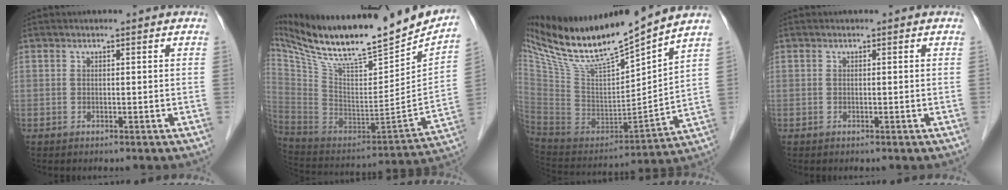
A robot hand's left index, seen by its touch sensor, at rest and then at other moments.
{"total": 28.9, "force": [24.6, 4.4, 14.5], "torque": [-0.254, -0.036, 0.385]}
{"total": 20.9, "force": [17.3, 1.2, 11.6], "torque": [-0.204, -0.006, 0.319]}
{"total": 0.0}